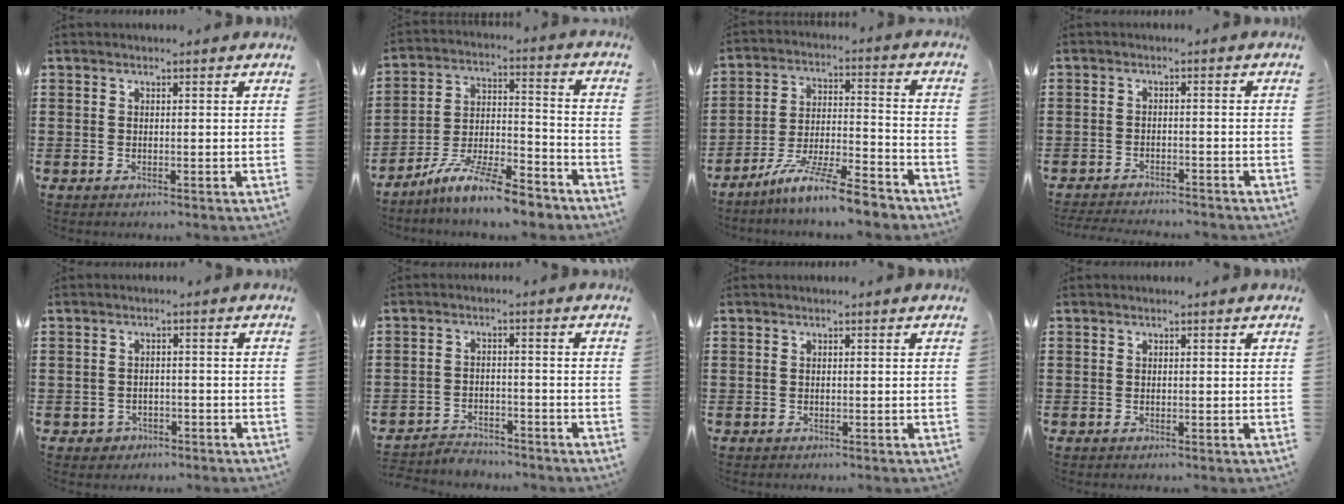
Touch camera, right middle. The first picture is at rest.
{"total": 10.0, "force": [-8.7, 0.9, 4.8], "torque": [-0.089, 0.016, -0.168]}
{"total": 9.5, "force": [-8.1, 0.2, 4.8], "torque": [-0.094, 0.007, -0.158]}
{"total": 2.5, "force": [-2.5, 0.0, 0.3], "torque": [-0.009, -0.003, -0.051]}
{"total": 1.6, "force": [-1.3, 0.9, 0.0], "torque": [-0.006, 0.001, -0.031]}
{"total": 3.4, "force": [-3.4, 0.6, 0.0], "torque": [-0.006, 0.002, -0.072]}
{"total": 0.0}
{"total": 0.0}